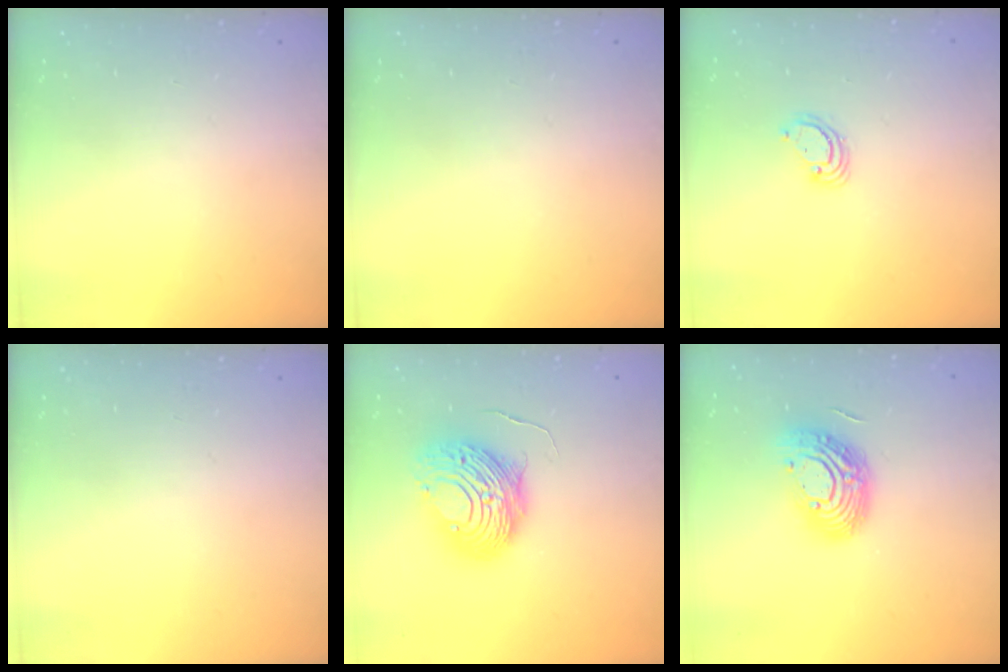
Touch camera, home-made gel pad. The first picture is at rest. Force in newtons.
{"total": 0.0}
{"total": 3.8, "press": 3.8, "slide": 0.1}
{"total": 0.0}
{"total": 12.7, "press": 12.7, "slide": 1.3}
{"total": 13.3, "press": 13.3, "slide": 1.0}